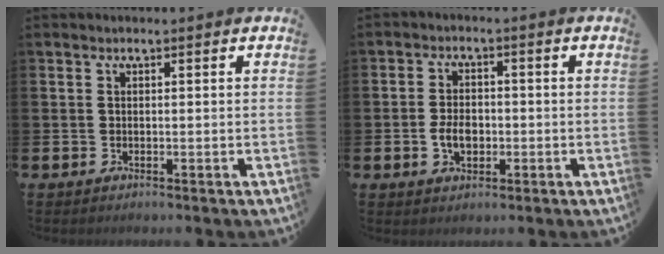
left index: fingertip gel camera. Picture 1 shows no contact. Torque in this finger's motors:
{"motor_torque": [0.61, 0.51, 0.12, 0.09]}